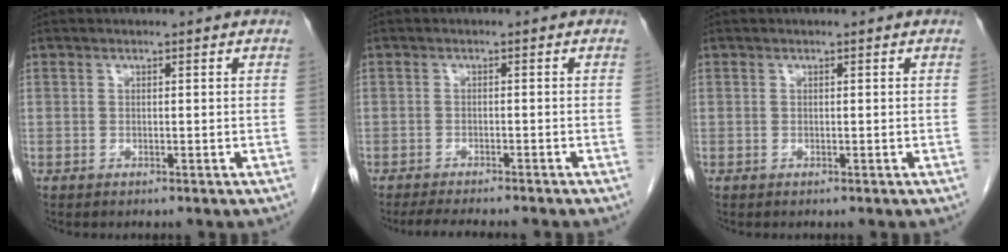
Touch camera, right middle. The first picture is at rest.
{"total": 6.9, "force": [-6.0, 0.7, 3.3], "torque": [-0.042, -0.011, -0.087]}
{"total": 0.0}